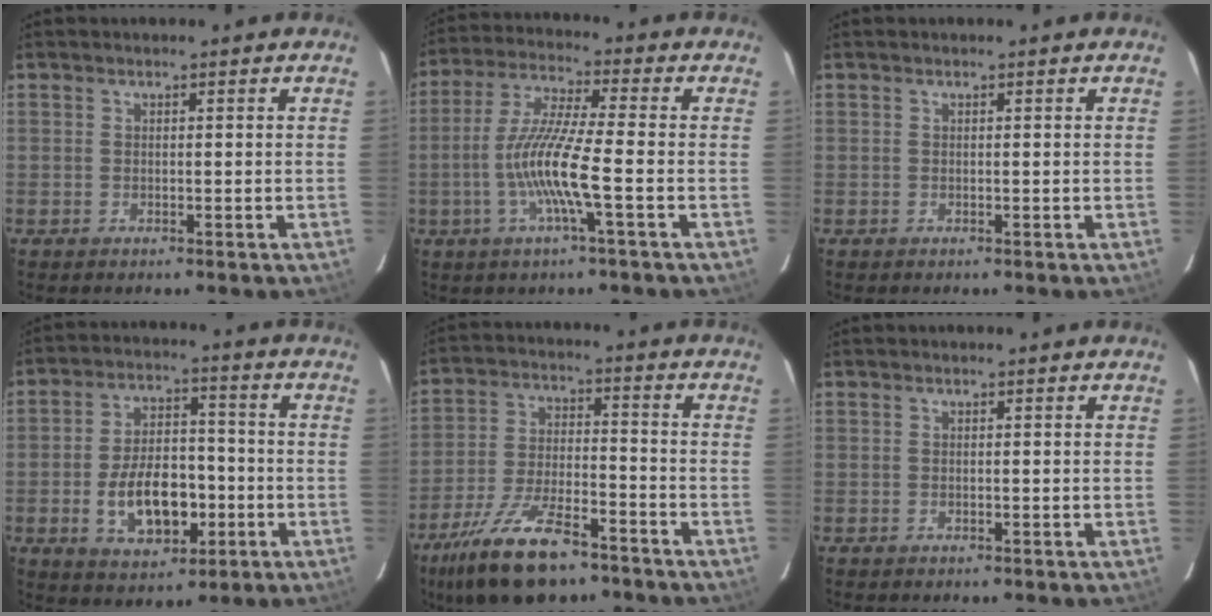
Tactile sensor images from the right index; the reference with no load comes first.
{"total": 11.1, "force": [-3.2, 0.0, 10.7], "torque": [-0.220, -0.001, -0.062]}
{"total": 0.0}
{"total": 13.1, "force": [-3.7, 7.4, 10.1], "torque": [-0.198, 0.015, -0.046]}
{"total": 17.0, "force": [-11.9, 6.1, 10.5], "torque": [-0.220, -0.023, -0.208]}
{"total": 0.0}